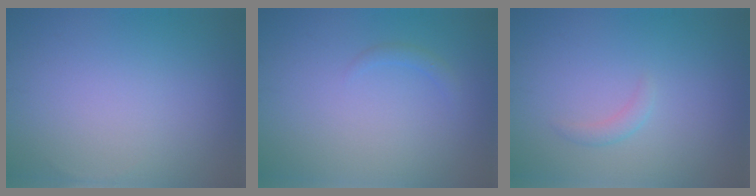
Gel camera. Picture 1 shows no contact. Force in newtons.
{"total": 0.8, "press": 0.8, "slide": 0.0}
{"total": 1.0, "press": 1.0, "slide": 0.0}